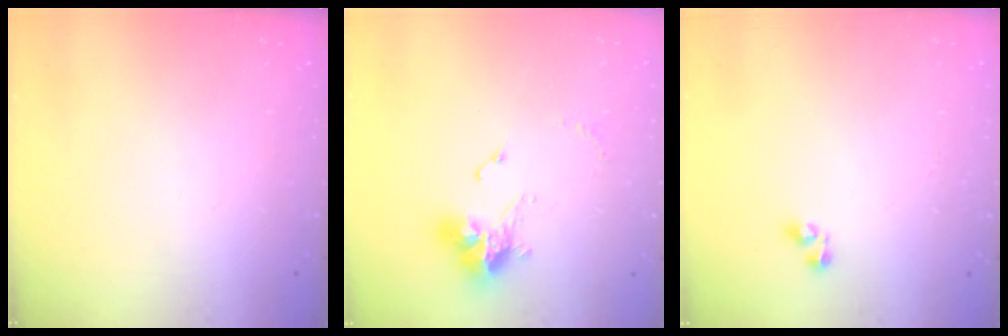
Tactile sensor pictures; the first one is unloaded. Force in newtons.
{"total": 11.4, "press": 11.4, "slide": 0.9}
{"total": 3.6, "press": 3.6, "slide": 0.1}